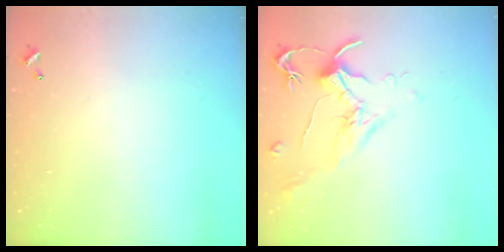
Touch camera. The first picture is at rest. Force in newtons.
{"total": 1.8, "press": 1.7, "slide": 0.6}